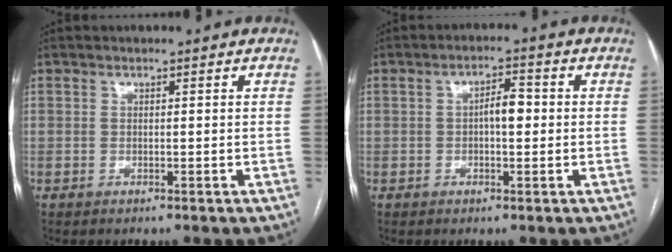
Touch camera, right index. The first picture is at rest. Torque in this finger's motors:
{"motor_torque": [0.78, 0.02, 0.07, 0.06]}